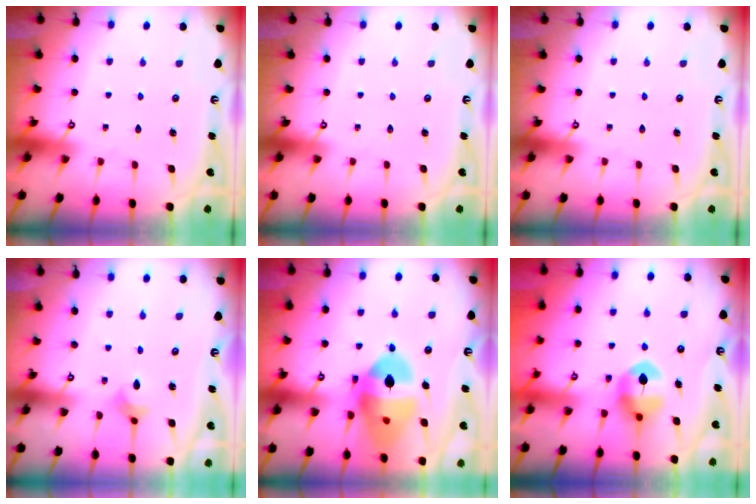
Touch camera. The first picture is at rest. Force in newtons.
{"total": 0.0}
{"total": 0.0}
{"total": 3.6, "press": 3.6, "slide": 0.4}
{"total": 18.3, "press": 18.2, "slide": 1.9}
{"total": 8.7, "press": 8.7, "slide": 0.4}